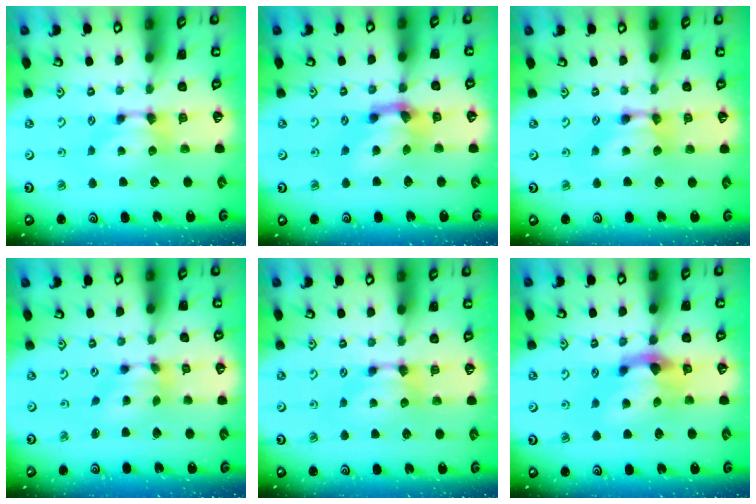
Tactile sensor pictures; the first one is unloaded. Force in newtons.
{"total": 3.8, "press": 3.1, "slide": 2.1}
{"total": 1.9, "press": 1.9, "slide": 0.1}
{"total": 5.4, "press": 5.0, "slide": 2.0}
{"total": 0.0}
{"total": 3.8, "press": 3.2, "slide": 2.0}